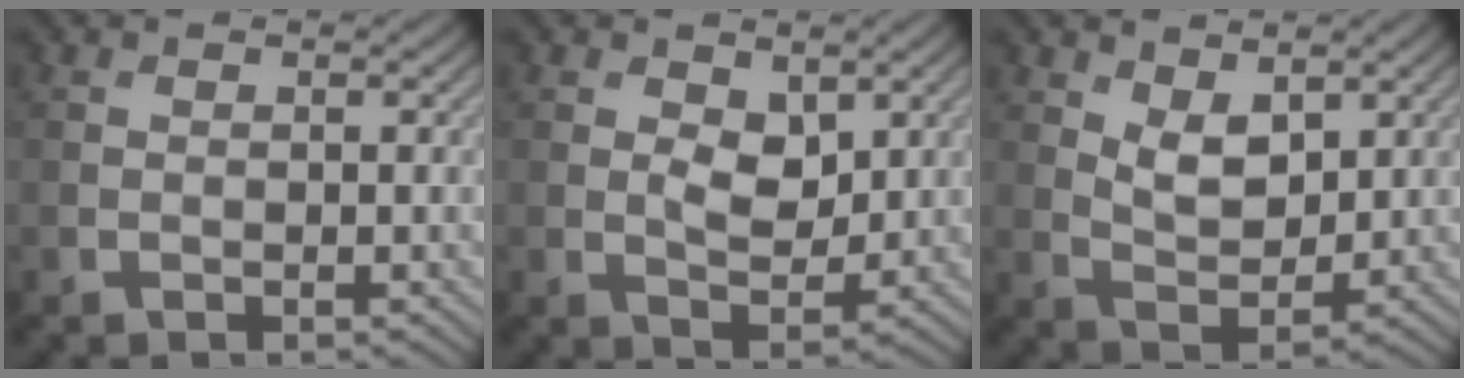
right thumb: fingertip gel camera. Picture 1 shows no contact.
{"total": 3.9, "force": [1.3, 2.3, 2.9], "torque": [-0.058, -0.008, 0.022]}
{"total": 4.7, "force": [2.4, 2.5, 3.2], "torque": [-0.069, -0.010, 0.047]}